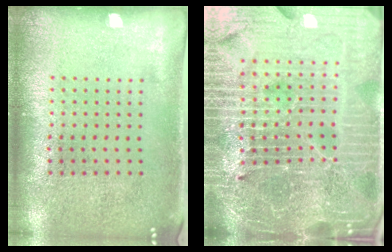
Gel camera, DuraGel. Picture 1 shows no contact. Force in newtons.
{"total": 6.9, "press": 6.0, "slide": 3.3}